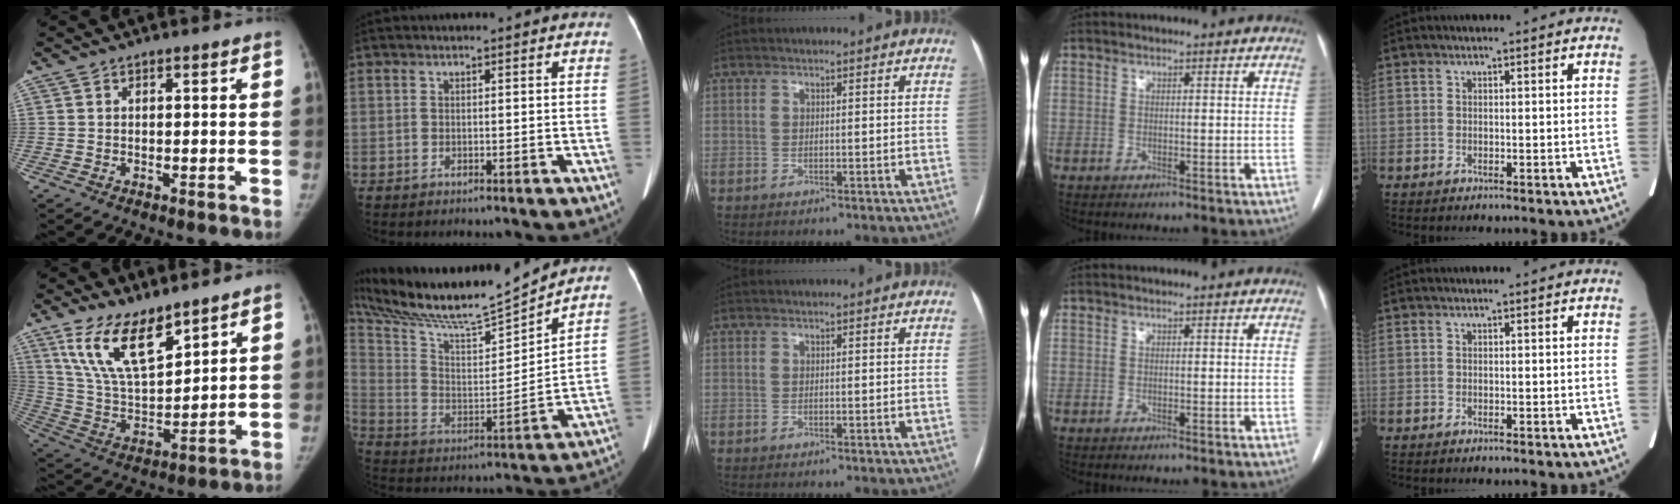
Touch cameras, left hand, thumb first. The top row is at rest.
{"thumb": {"total": 14.3, "force": [9.8, 5.5, 8.8], "torque": [-0.137, -0.057, 0.203]}, "index": {"total": 20.0, "force": [18.3, -0.1, 8.1], "torque": [-0.166, -0.023, 0.315]}}